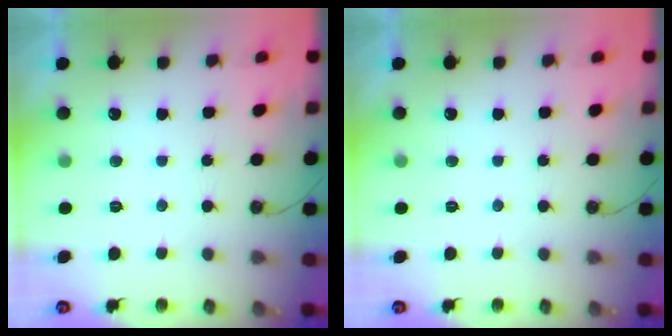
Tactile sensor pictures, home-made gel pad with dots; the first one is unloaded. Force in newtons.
{"total": 0.0}